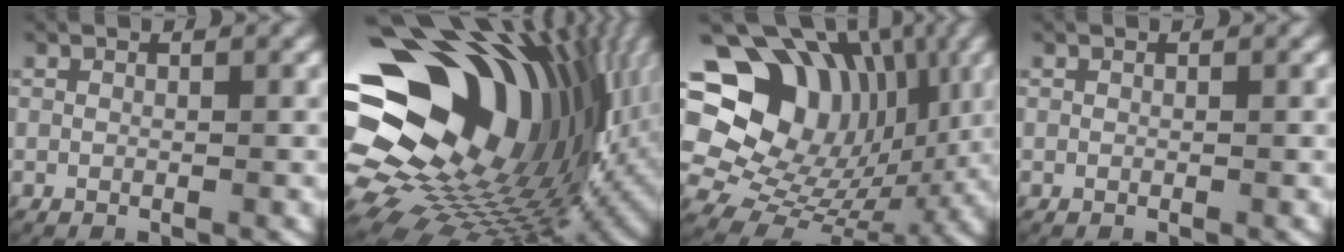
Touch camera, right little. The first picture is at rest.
{"total": 29.6, "force": [0.5, 20.9, 20.9], "torque": [-0.347, -0.017, 0.006]}
{"total": 17.8, "force": [3.9, 13.6, 10.8], "torque": [-0.222, -0.026, 0.070]}
{"total": 0.0}